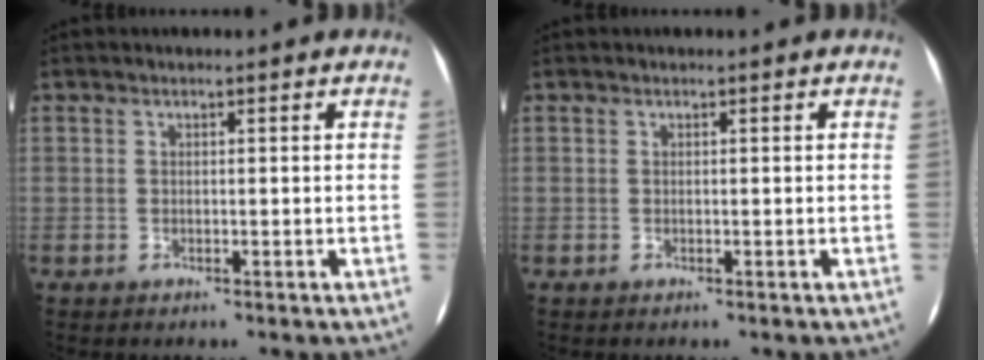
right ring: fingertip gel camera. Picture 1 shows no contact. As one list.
[{"total": 0.0}]